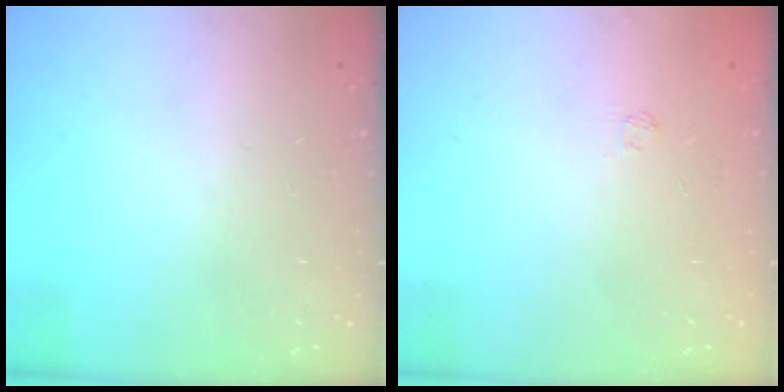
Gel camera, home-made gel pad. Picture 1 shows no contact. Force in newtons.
{"total": 1.7, "press": 1.2, "slide": 1.1}